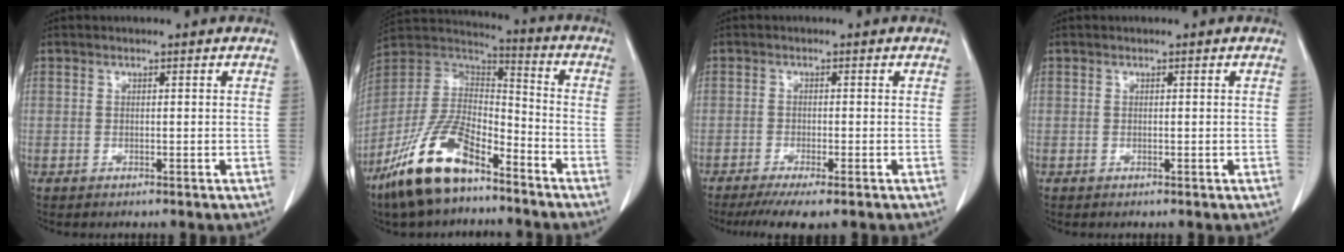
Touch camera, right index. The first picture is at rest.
{"total": 16.4, "force": [-10.9, 5.8, 10.9], "torque": [-0.226, 0.004, -0.206]}
{"total": 5.7, "force": [-4.2, 0.6, 3.9], "torque": [-0.058, -0.014, -0.067]}
{"total": 0.0}